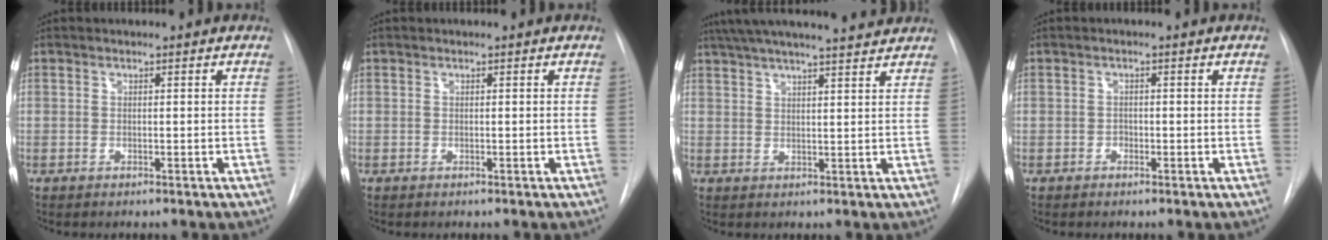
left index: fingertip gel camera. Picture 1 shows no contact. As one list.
[{"total": 0.0}, {"total": 16.7, "force": [15.0, 1.1, 7.3], "torque": [-0.125, 0.033, 0.208]}, {"total": 0.7, "force": [-0.4, 0.5, 0.3], "torque": [-0.002, 0.003, -0.008]}]